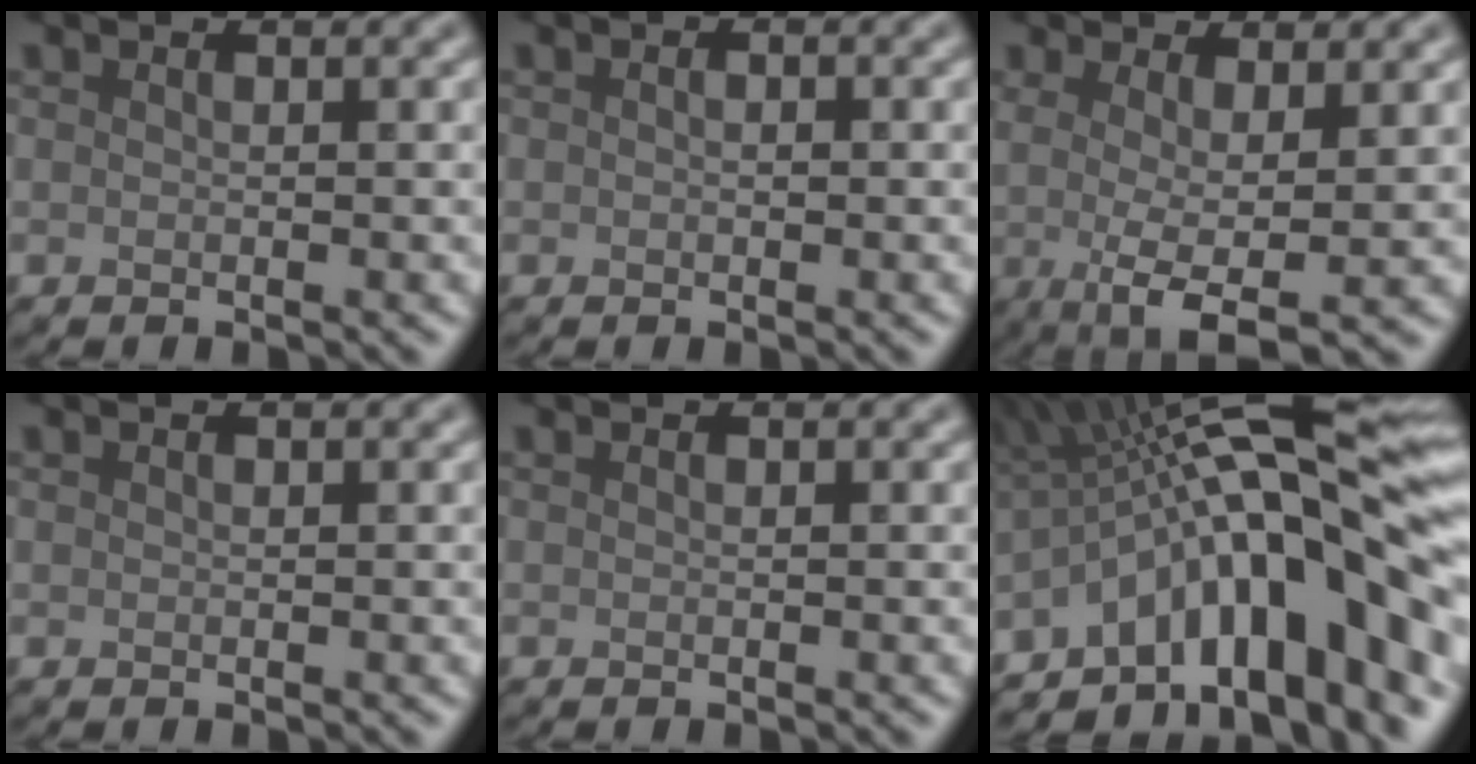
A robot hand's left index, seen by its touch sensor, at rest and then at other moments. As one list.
[{"total": 0.6, "force": [0.1, 0.5, 0.4], "torque": [-0.006, -0.001, -0.001]}, {"total": 4.7, "force": [0.2, 1.2, 4.6], "torque": [-0.068, -0.008, 0.002]}, {"total": 0.0}, {"total": 0.0}, {"total": 15.6, "force": [-3.1, 5.3, 14.3], "torque": [-0.178, 0.039, -0.059]}]